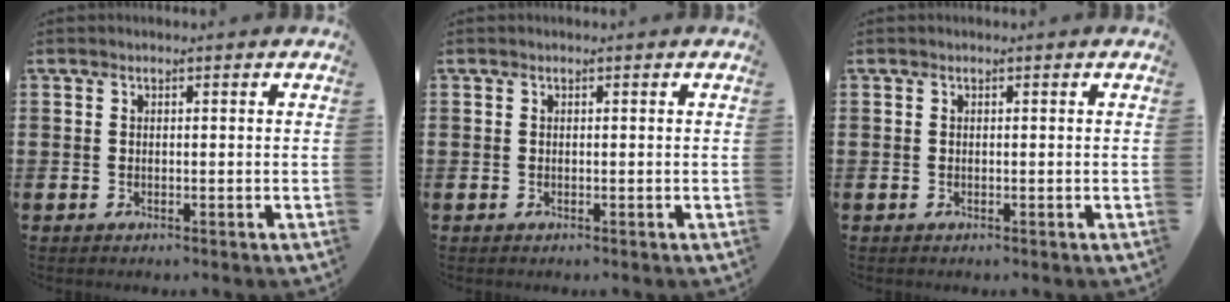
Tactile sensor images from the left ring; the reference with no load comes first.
{"total": 0.0}
{"total": 0.0}